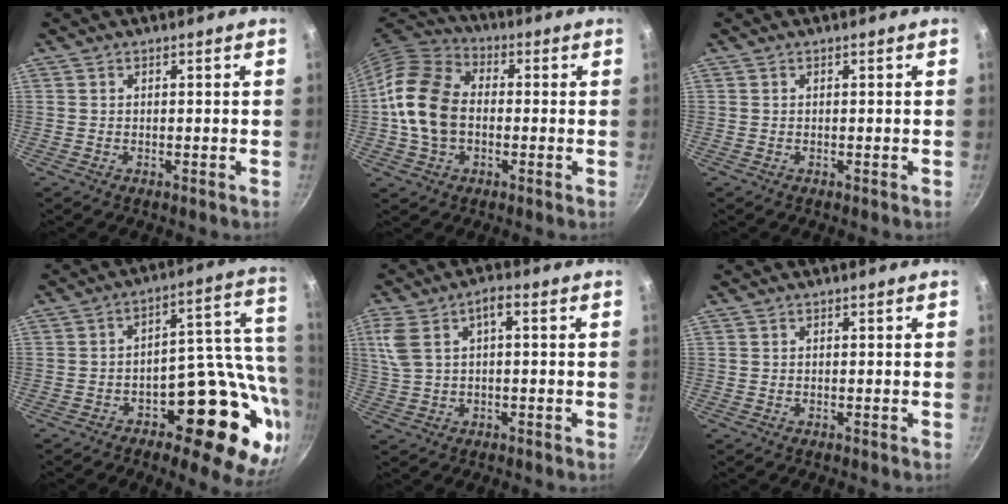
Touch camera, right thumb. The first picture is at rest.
{"total": 13.8, "force": [-0.9, 9.8, 9.6], "torque": [-0.162, 0.025, -0.032]}
{"total": 0.0}
{"total": 20.3, "force": [-6.5, 11.2, 15.6], "torque": [-0.122, 0.046, -0.087]}
{"total": 7.3, "force": [1.4, 3.5, 6.2], "torque": [-0.127, 0.016, 0.025]}
{"total": 0.0}